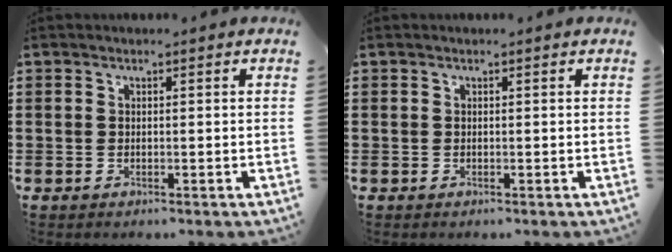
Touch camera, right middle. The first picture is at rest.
{"total": 0.0}